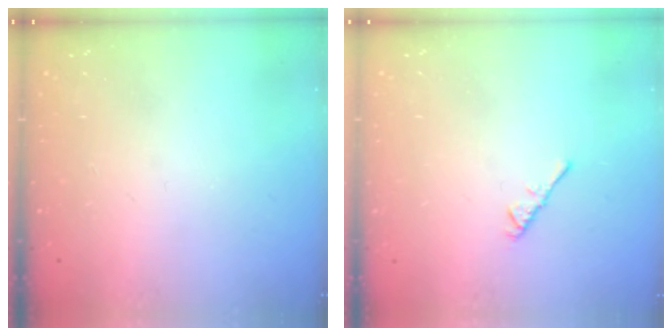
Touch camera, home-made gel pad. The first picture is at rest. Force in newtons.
{"total": 2.4, "press": 2.3, "slide": 0.6}